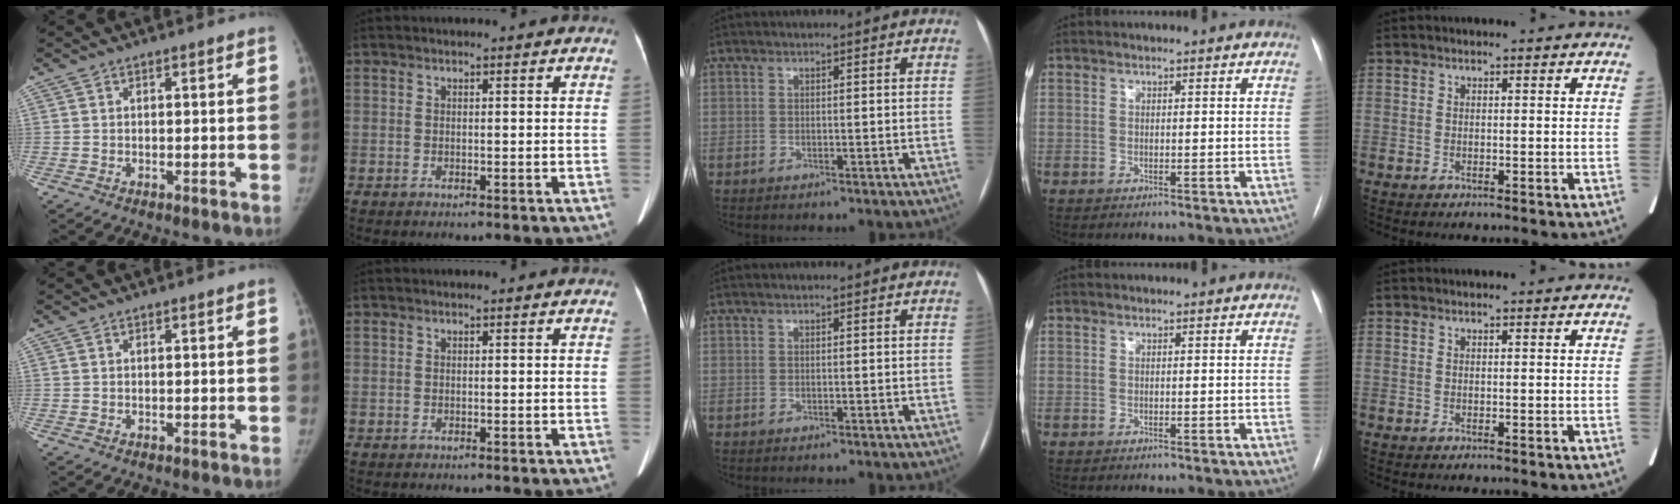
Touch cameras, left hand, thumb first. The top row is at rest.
{}